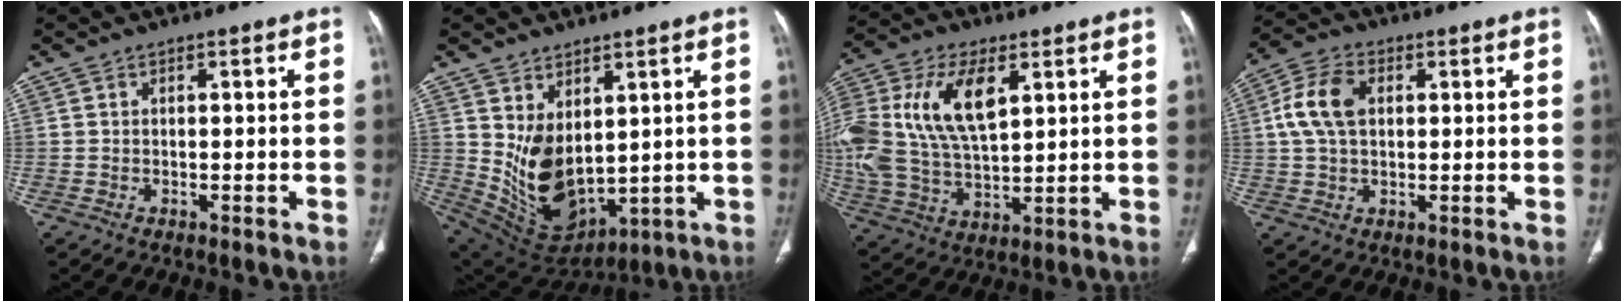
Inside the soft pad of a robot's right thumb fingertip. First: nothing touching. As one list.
[{"total": 13.0, "force": [2.4, 8.1, 9.9], "torque": [-0.157, -0.031, 0.080]}, {"total": 22.5, "force": [6.3, 12.3, 17.7], "torque": [-0.401, 0.001, 0.116]}, {"total": 9.0, "force": [1.7, 5.8, 6.6], "torque": [-0.135, 0.016, 0.030]}]